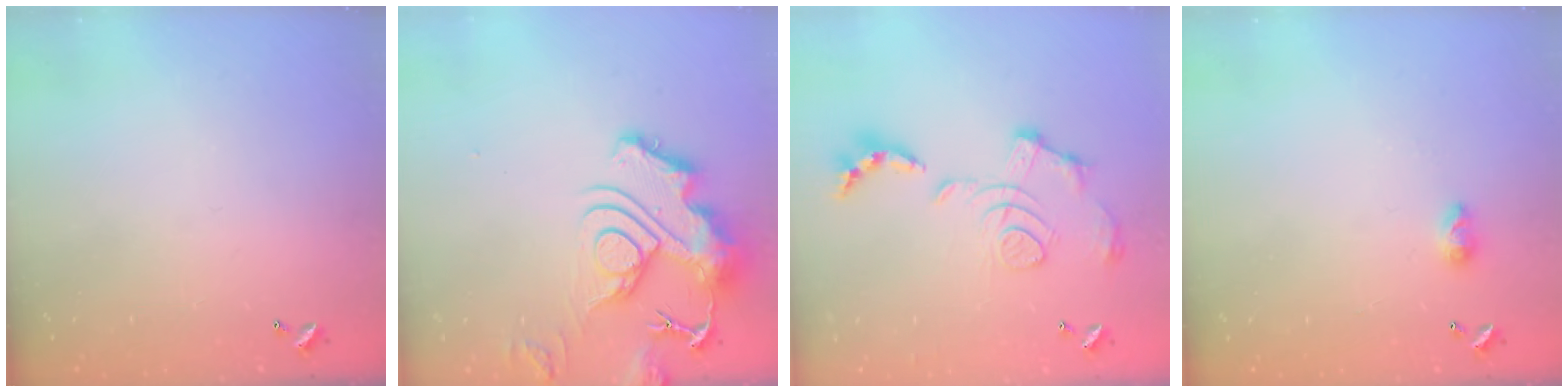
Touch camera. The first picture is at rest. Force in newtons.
{"total": 16.4, "press": 16.3, "slide": 1.5}
{"total": 1.7, "press": 1.1, "slide": 1.3}
{"total": 4.9, "press": 4.8, "slide": 0.7}